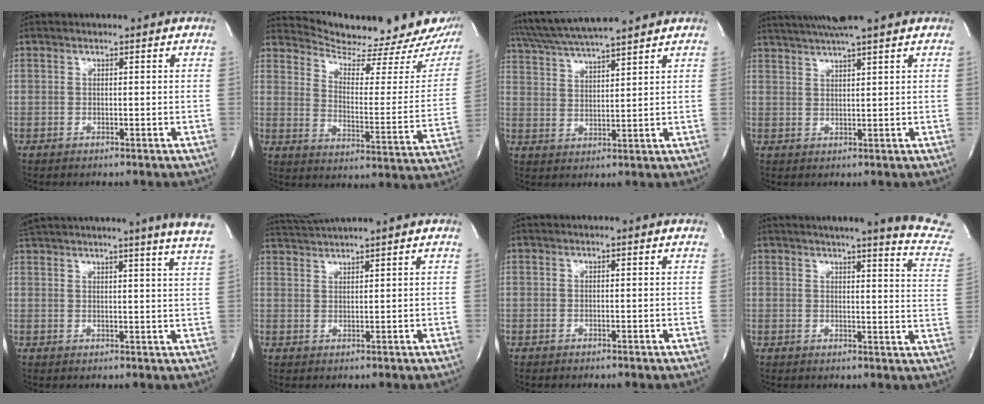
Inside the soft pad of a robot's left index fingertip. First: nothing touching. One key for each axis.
{"total": 20.0, "fx": 19.0, "fy": 2.0, "fz": 6.1, "tx": -0.085, "ty": -0.089, "tz": 0.242}
{"total": 13.3, "fx": 11.8, "fy": 0.6, "fz": 6.1, "tx": -0.118, "ty": 0.026, "tz": 0.198}
{"total": 10.0, "fx": 8.6, "fy": -0.4, "fz": 5.1, "tx": -0.091, "ty": 0.028, "tz": 0.123}
{"total": 16.4, "fx": 14.3, "fy": -2.5, "fz": 7.5, "tx": -0.128, "ty": -0.037, "tz": 0.178}
{"total": 4.5, "fx": 4.2, "fy": -1.6, "fz": 0.8, "tx": -0.017, "ty": 0.008, "tz": 0.082}
{"total": 0.0}
{"total": 15.8, "fx": 14.4, "fy": -0.4, "fz": 6.4, "tx": -0.075, "ty": -0.082, "tz": 0.148}